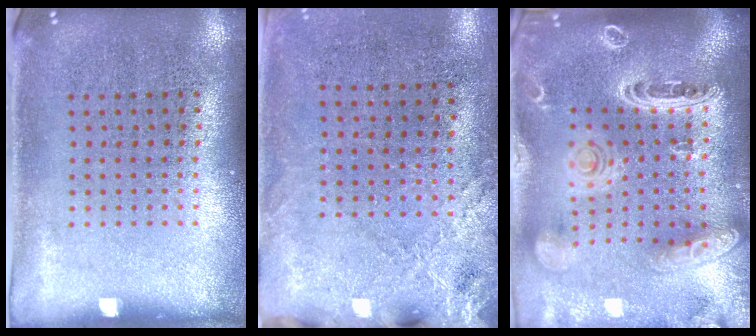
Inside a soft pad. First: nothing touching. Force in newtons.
{"total": 2.5, "press": 2.1, "slide": 1.3}
{"total": 3.5, "press": 2.9, "slide": 2.1}